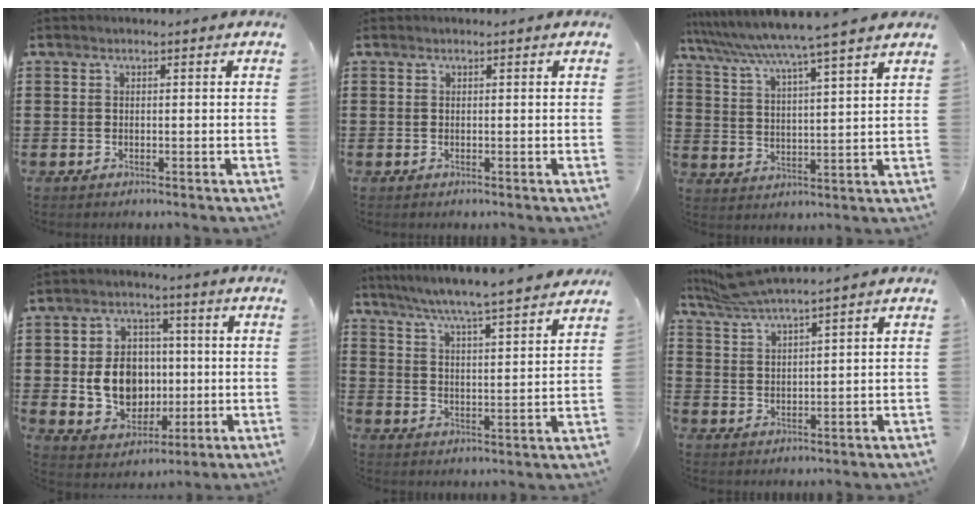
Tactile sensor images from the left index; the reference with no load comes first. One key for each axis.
{"total": 0.0}
{"total": 5.8, "fx": 5.0, "fy": -1.5, "fz": 2.4, "tx": -0.069, "ty": -0.041, "tz": 0.078}
{"total": 8.9, "fx": 0.1, "fy": 7.6, "fz": 4.6, "tx": -0.104, "ty": 0.014, "tz": 0.002}
{"total": 5.8, "fx": 5.3, "fy": -1.0, "fz": 2.0, "tx": -0.063, "ty": -0.040, "tz": 0.087}
{"total": 5.5, "fx": 4.8, "fy": -0.2, "fz": 2.6, "tx": -0.064, "ty": -0.014, "tz": 0.088}